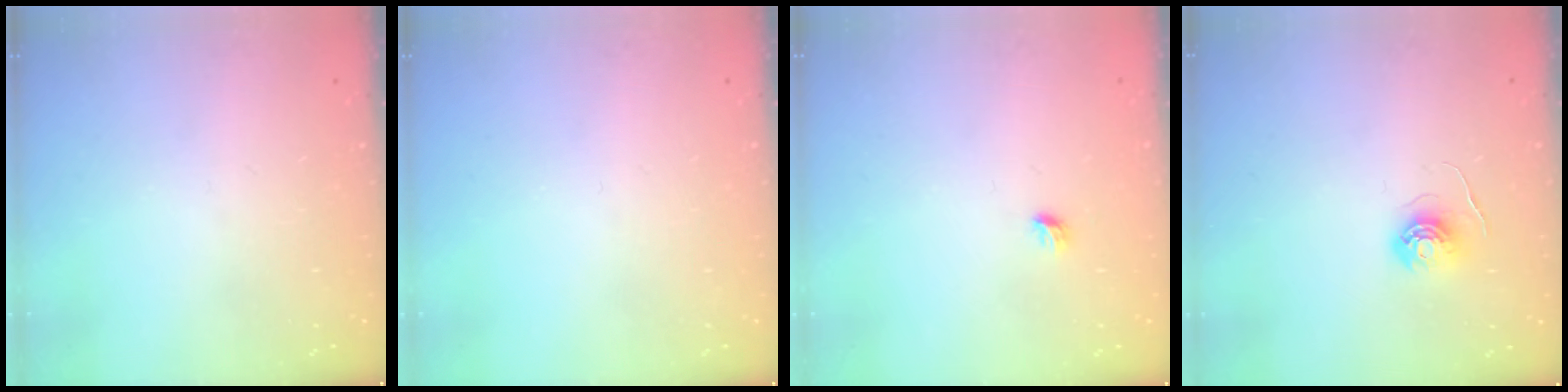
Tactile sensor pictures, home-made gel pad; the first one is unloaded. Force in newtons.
{"total": 0.0}
{"total": 3.7, "press": 3.6, "slide": 0.8}
{"total": 5.8, "press": 5.8, "slide": 0.3}